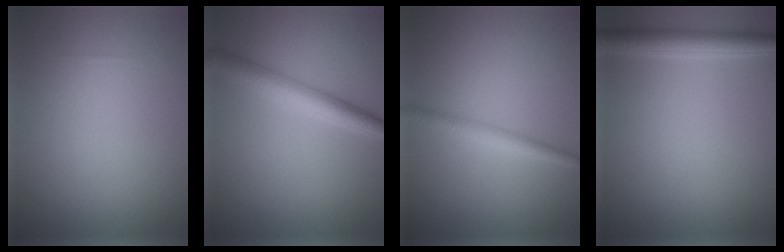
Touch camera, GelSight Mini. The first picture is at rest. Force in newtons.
{"total": 3.8, "press": 3.8, "slide": 0.2}
{"total": 2.1, "press": 2.1, "slide": 0.1}
{"total": 3.1, "press": 3.1, "slide": 0.1}